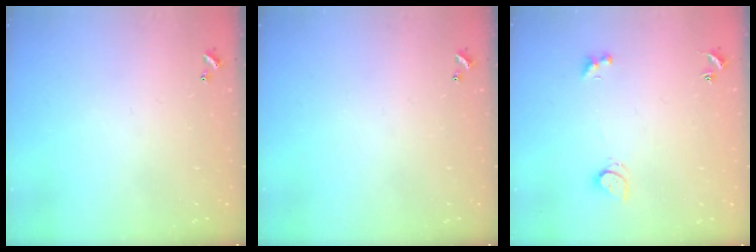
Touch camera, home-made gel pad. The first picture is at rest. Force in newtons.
{"total": 0.0}
{"total": 3.7, "press": 3.7, "slide": 0.8}